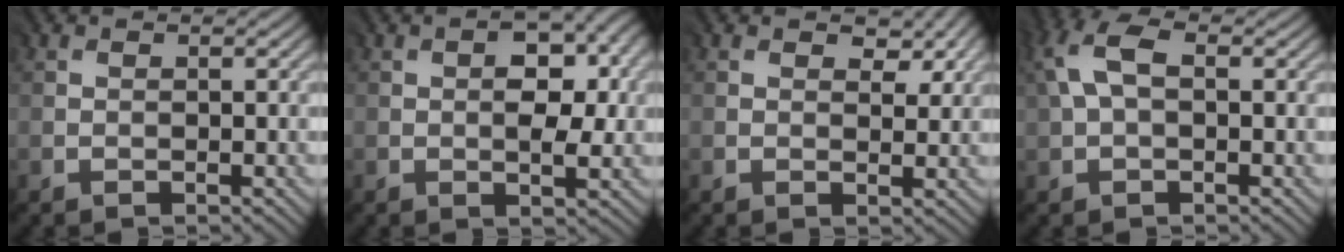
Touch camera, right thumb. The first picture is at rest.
{"total": 4.8, "force": [0.3, 2.5, 4.1], "torque": [-0.062, -0.005, 0.005]}
{"total": 3.4, "force": [1.7, 1.9, 2.2], "torque": [-0.032, -0.005, 0.028]}
{"total": 6.2, "force": [1.6, 3.4, 4.9], "torque": [-0.129, 0.022, 0.024]}